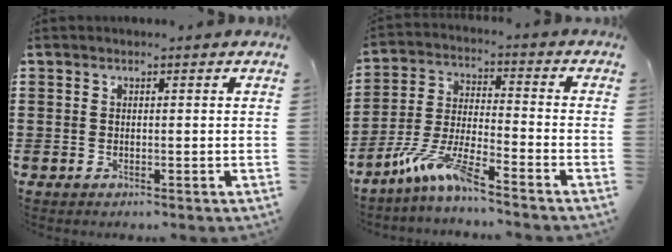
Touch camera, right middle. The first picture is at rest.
{"total": 8.4, "force": [-6.5, 0.4, 5.3], "torque": [-0.124, -0.013, -0.130]}